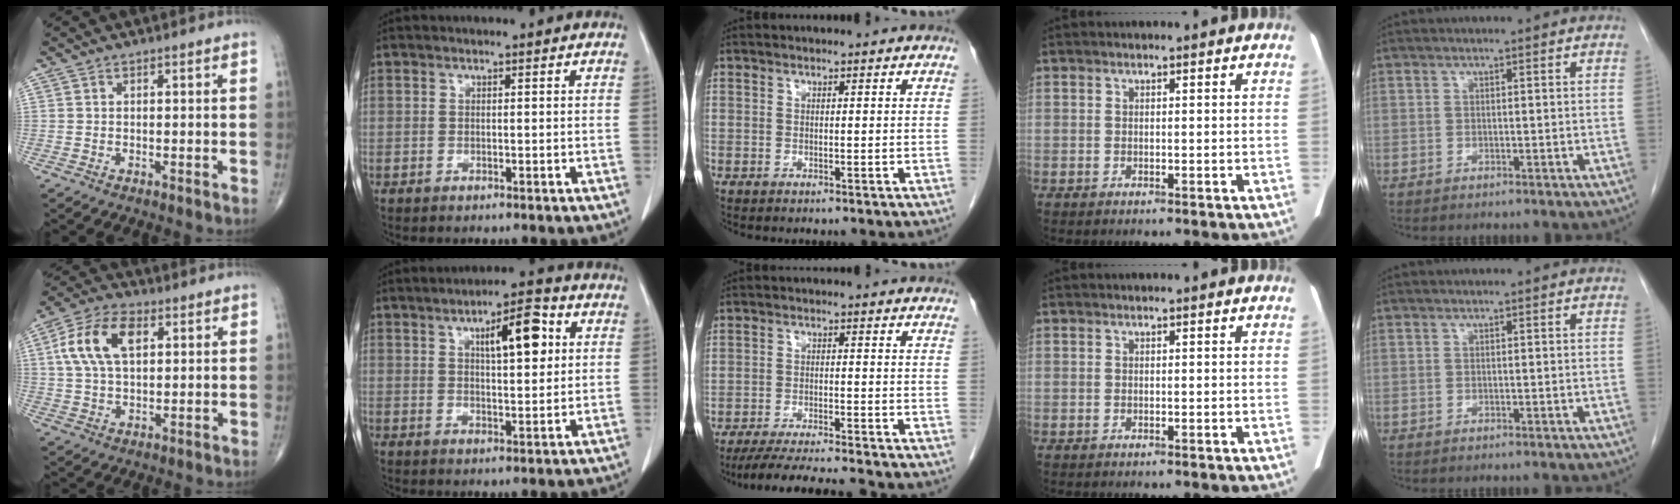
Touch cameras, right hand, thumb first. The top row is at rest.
{"thumb": {"total": 11.8, "force": [3.2, 6.6, 9.2], "torque": [-0.177, 0.013, 0.057]}, "index": {"total": 8.5, "force": [2.9, 2.4, 7.6], "torque": [-0.118, 0.012, 0.046]}, "middle": {"total": 9.6, "force": [-8.8, -0.4, 4.0], "torque": [-0.060, -0.013, -0.140]}}